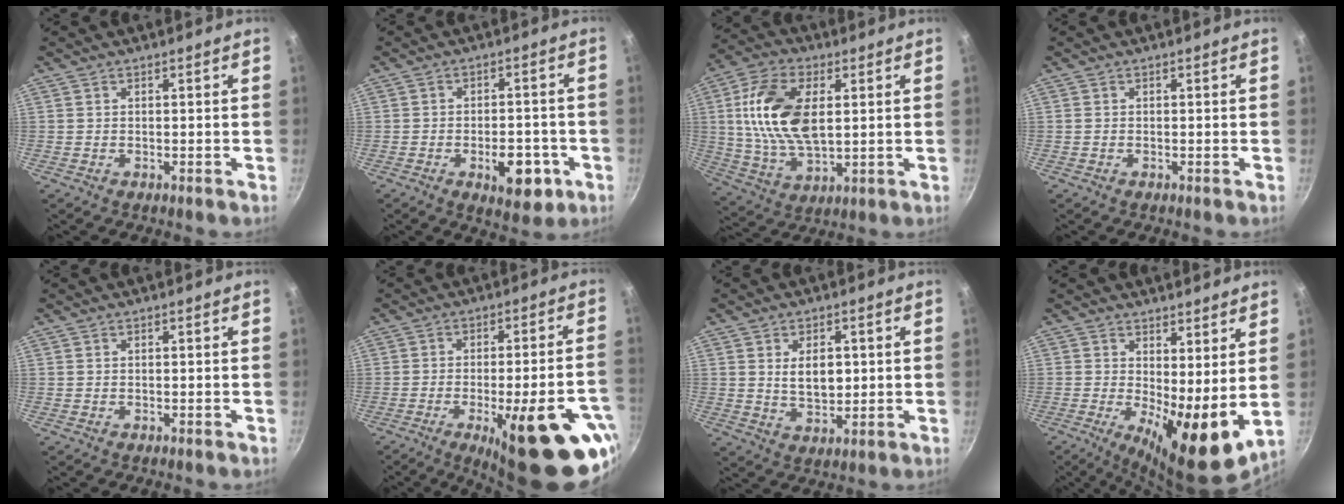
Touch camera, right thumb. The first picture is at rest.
{"total": 9.4, "force": [-3.4, 5.1, 7.2], "torque": [-0.062, 0.014, -0.039]}
{"total": 16.7, "force": [3.1, 9.2, 13.6], "torque": [-0.249, -0.004, 0.059]}
{"total": 0.0}
{"total": 0.0}
{"total": 24.1, "force": [-10.8, 7.2, 20.3], "torque": [-0.209, 0.028, -0.138]}
{"total": 6.8, "force": [1.3, 4.2, 5.2], "torque": [-0.070, -0.013, 0.028]}
{"total": 12.5, "force": [1.6, 4.7, 11.5], "torque": [-0.158, -0.031, 0.028]}